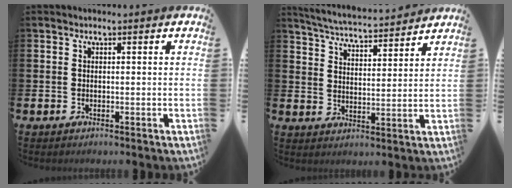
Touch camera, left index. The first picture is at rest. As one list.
[{"total": 5.1, "force": [5.1, 0.2, 0.6], "torque": [-0.038, -0.040, 0.089]}]